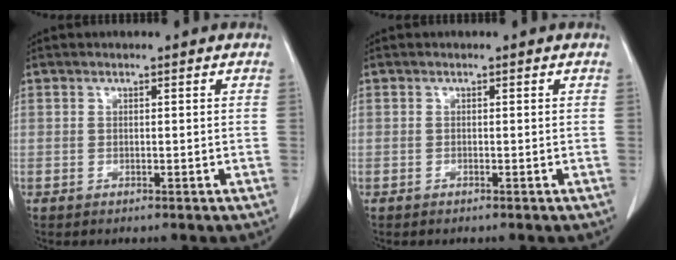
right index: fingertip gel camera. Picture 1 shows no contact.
{"total": 0.0}